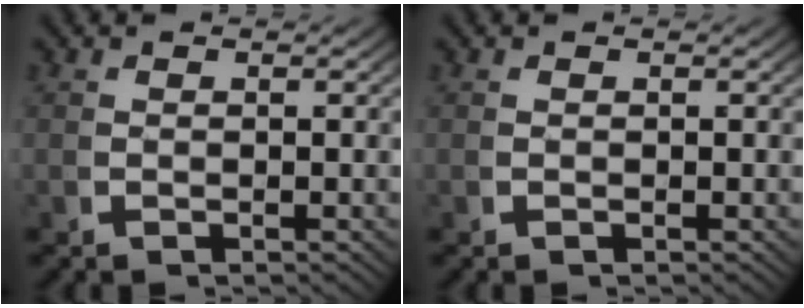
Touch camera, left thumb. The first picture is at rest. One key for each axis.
{"total": 0.0}